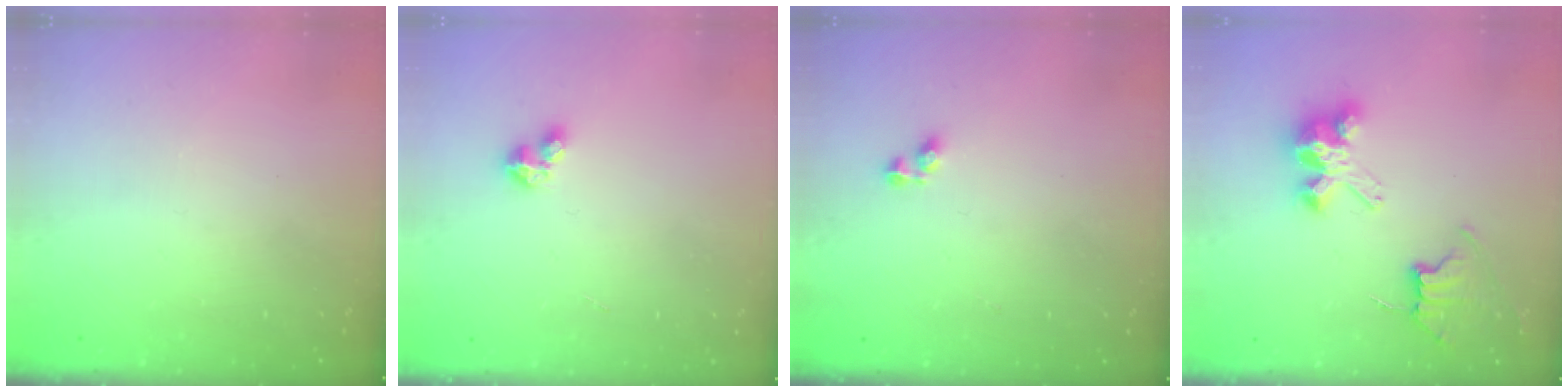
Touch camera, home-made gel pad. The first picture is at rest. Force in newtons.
{"total": 2.8, "press": 2.8, "slide": 0.2}
{"total": 2.9, "press": 2.9, "slide": 0.4}
{"total": 7.9, "press": 7.8, "slide": 0.6}